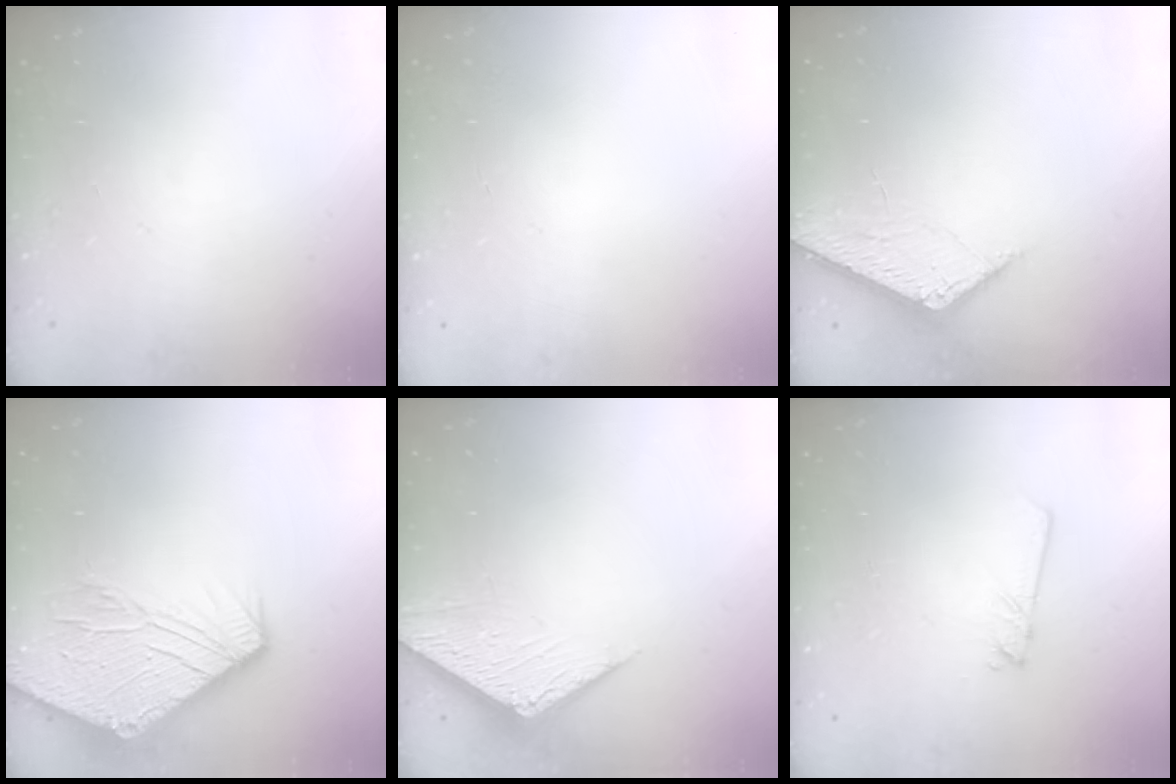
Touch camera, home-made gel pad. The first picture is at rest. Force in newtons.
{"total": 0.0}
{"total": 5.8, "press": 5.8, "slide": 0.6}
{"total": 13.5, "press": 13.4, "slide": 1.8}
{"total": 4.7, "press": 4.7, "slide": 0.3}
{"total": 2.0, "press": 2.0, "slide": 0.1}